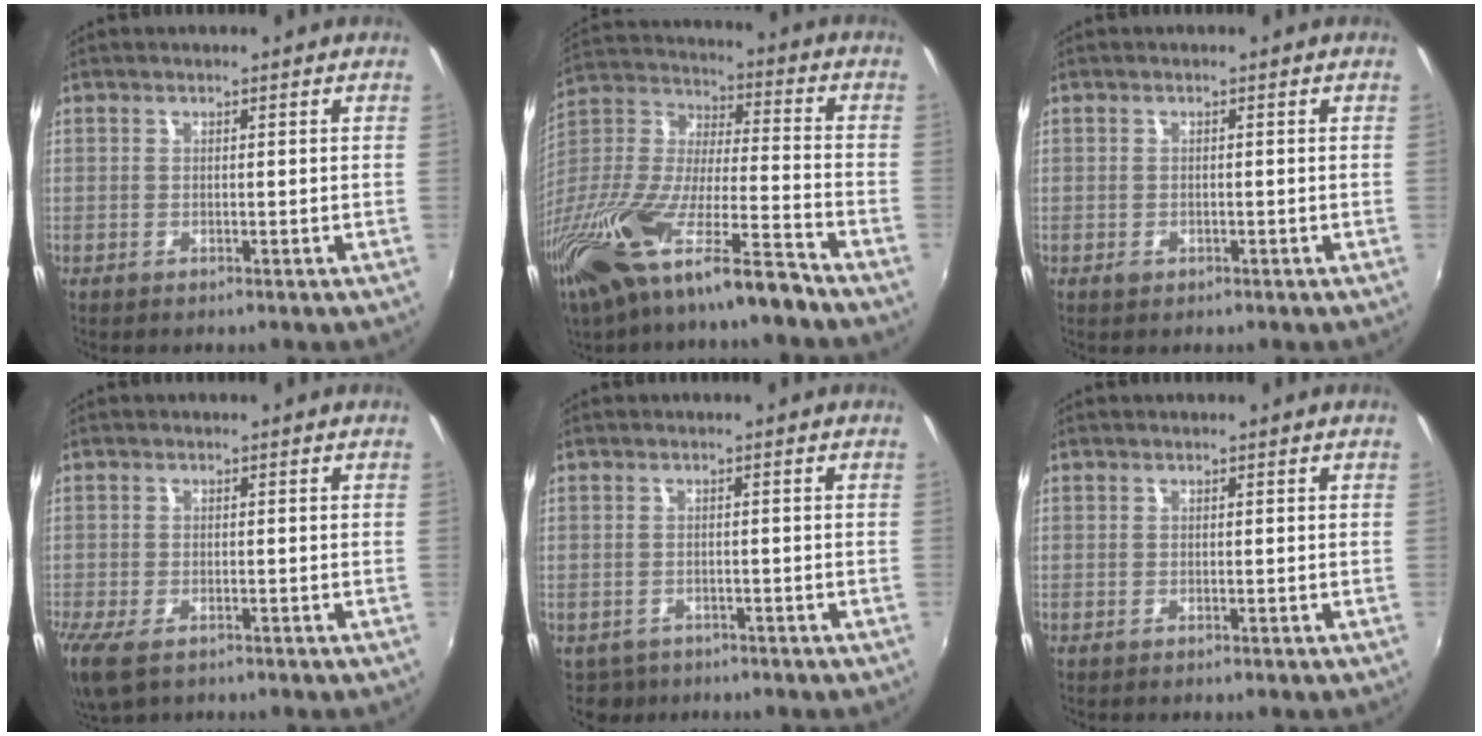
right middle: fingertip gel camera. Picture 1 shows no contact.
{"total": 23.7, "force": [-16.5, 4.3, 16.5], "torque": [-0.331, -0.043, -0.304]}
{"total": 1.2, "force": [-0.6, 0.8, 0.5], "torque": [-0.010, -0.003, -0.011]}
{"total": 6.9, "force": [-4.3, 3.3, 4.4], "torque": [-0.106, -0.031, -0.079]}
{"total": 3.1, "force": [-1.9, 2.4, 0.5], "torque": [-0.018, -0.005, -0.027]}
{"total": 0.0}